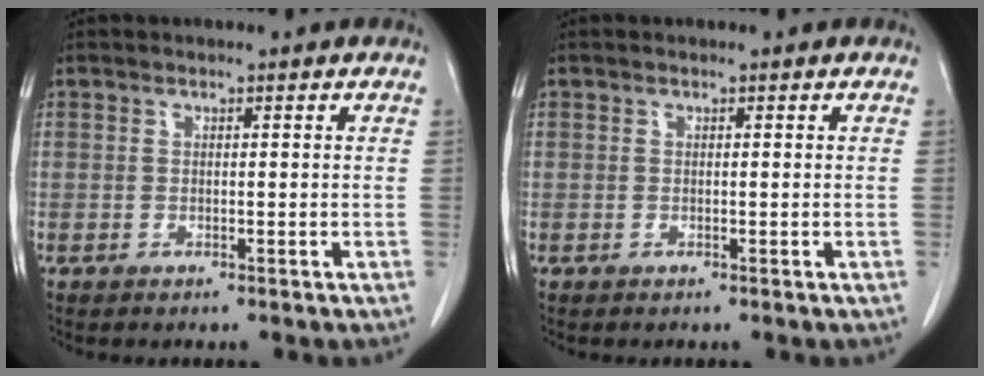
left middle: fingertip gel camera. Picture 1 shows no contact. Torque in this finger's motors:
{"motor_torque": [0.00, 0.00, 0.01, 0.00]}